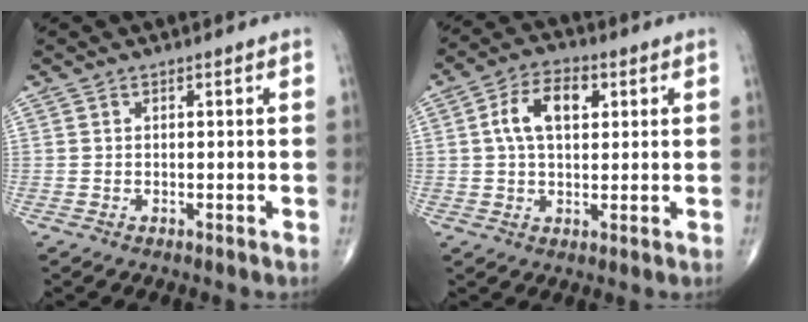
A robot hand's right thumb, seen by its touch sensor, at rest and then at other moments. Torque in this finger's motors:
{"motor_torque": [0.45, 2.18, 0.65, 0.16, 0.06]}